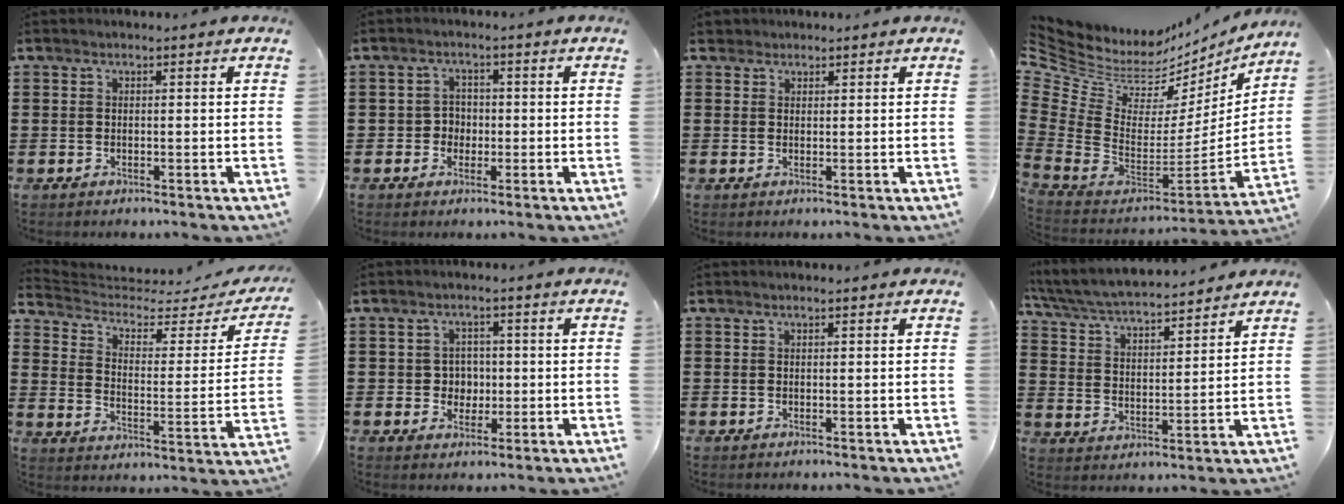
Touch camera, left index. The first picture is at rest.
{"total": 2.5, "force": [-0.8, 2.2, 0.9], "torque": [-0.025, 0.005, -0.020]}
{"total": 1.3, "force": [1.1, 0.7, 0.1], "torque": [-0.006, 0.005, 0.021]}
{"total": 6.2, "force": [5.2, 2.9, 1.7], "torque": [-0.088, -0.072, 0.087]}
{"total": 3.3, "force": [2.4, 1.5, 1.8], "torque": [-0.053, -0.023, 0.033]}
{"total": 3.1, "force": [-0.3, 2.9, 1.2], "torque": [-0.026, 0.003, -0.012]}
{"total": 0.0}
{"total": 5.2, "force": [4.9, 0.2, 1.7], "torque": [-0.055, -0.032, 0.082]}